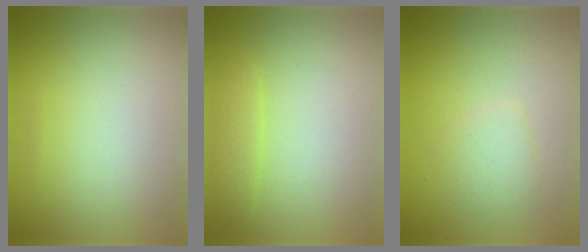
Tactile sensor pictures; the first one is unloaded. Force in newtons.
{"total": 1.3, "press": 1.3, "slide": 0.1}
{"total": 1.8, "press": 1.8, "slide": 0.0}